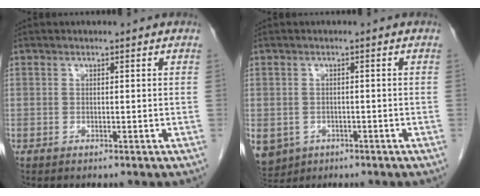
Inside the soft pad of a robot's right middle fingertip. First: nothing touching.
{"total": 9.2, "force": [-4.0, 7.7, 3.3], "torque": [-0.099, -0.003, -0.051]}